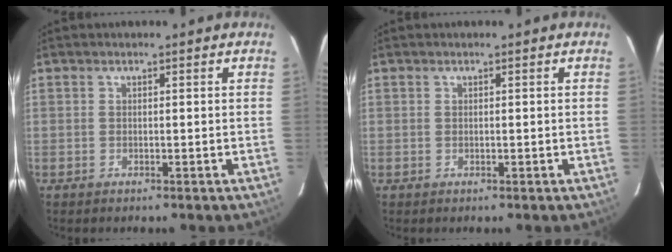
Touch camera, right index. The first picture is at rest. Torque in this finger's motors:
{"motor_torque": [0.00, 0.00, 0.00, 0.00]}